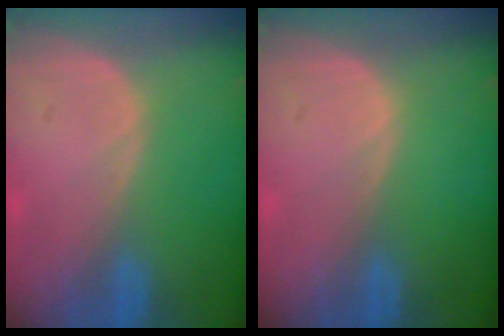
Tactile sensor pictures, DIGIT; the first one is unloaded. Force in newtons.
{"total": 0.0}